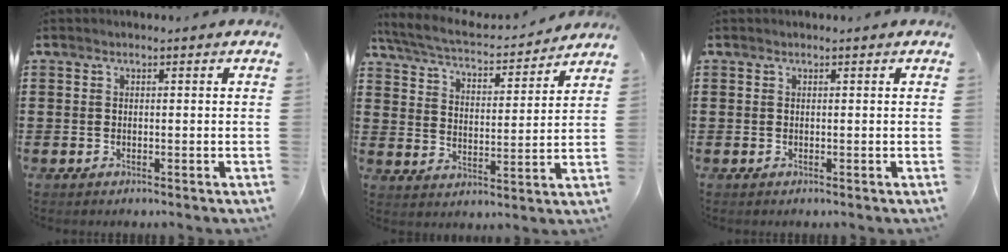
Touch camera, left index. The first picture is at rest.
{"total": 4.9, "force": [4.5, 0.6, 1.8], "torque": [-0.059, -0.029, 0.072]}
{"total": 0.0}